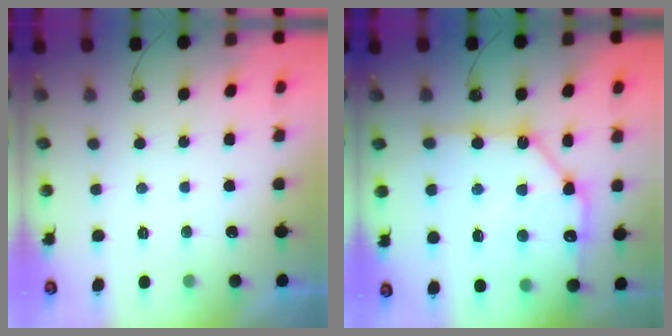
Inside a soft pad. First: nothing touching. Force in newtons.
{"total": 18.9, "press": 18.7, "slide": 2.3}